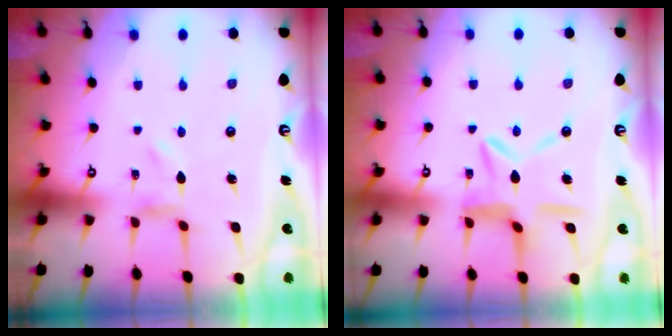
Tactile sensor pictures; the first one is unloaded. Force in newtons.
{"total": 9.9, "press": 9.8, "slide": 0.8}